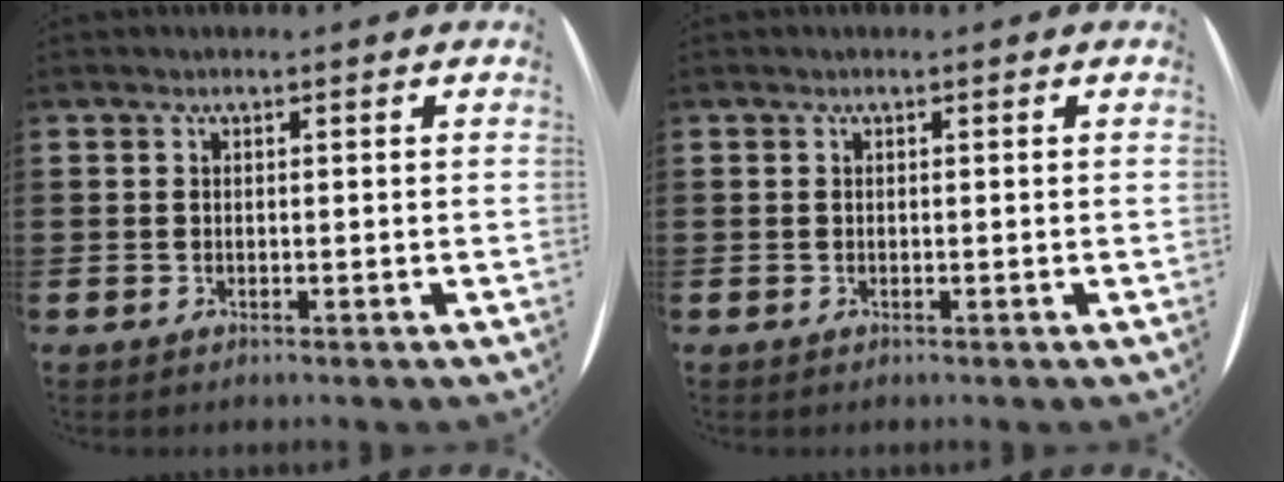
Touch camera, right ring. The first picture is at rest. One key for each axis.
{"total": 0.0}